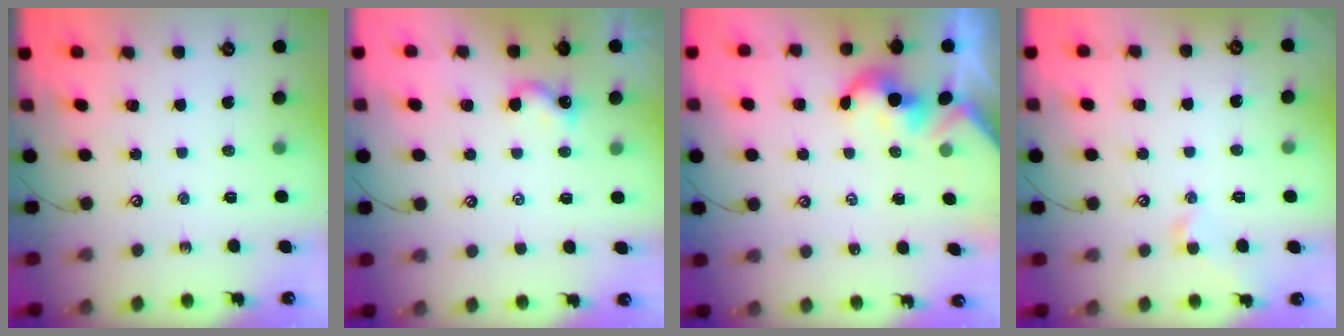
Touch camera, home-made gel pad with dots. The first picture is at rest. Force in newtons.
{"total": 0.8, "press": 0.7, "slide": 0.3}
{"total": 2.0, "press": 2.0, "slide": 0.4}
{"total": 2.7, "press": 2.6, "slide": 0.7}